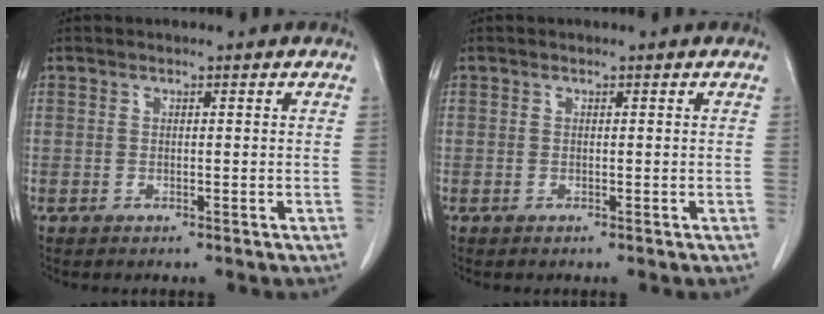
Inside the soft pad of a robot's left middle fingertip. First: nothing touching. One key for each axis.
{"total": 0.0}